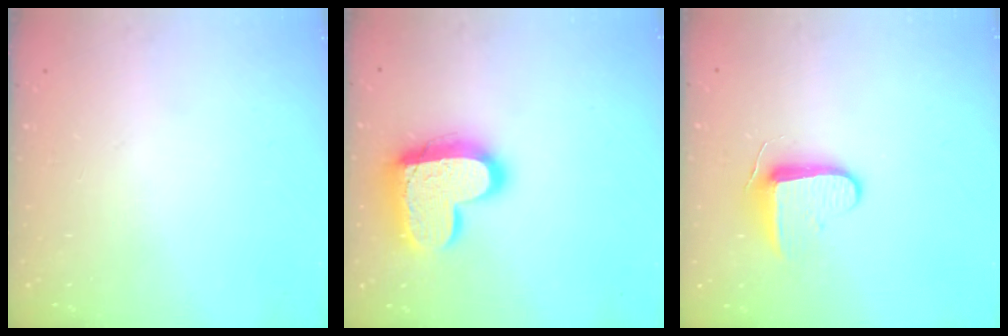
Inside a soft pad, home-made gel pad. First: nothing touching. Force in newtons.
{"total": 18.4, "press": 18.3, "slide": 1.7}
{"total": 9.3, "press": 9.2, "slide": 1.5}